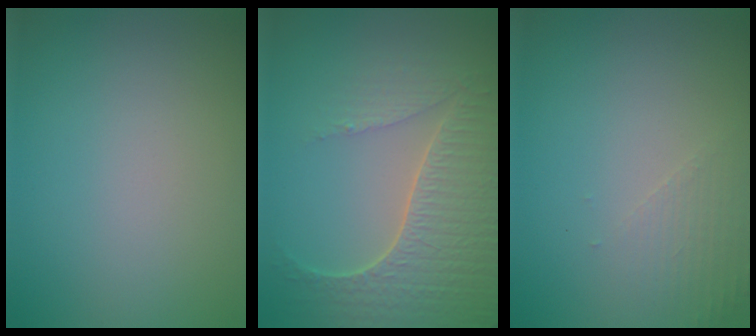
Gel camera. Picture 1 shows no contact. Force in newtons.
{"total": 5.8, "press": 4.8, "slide": 3.2}
{"total": 1.6, "press": 1.6, "slide": 0.4}